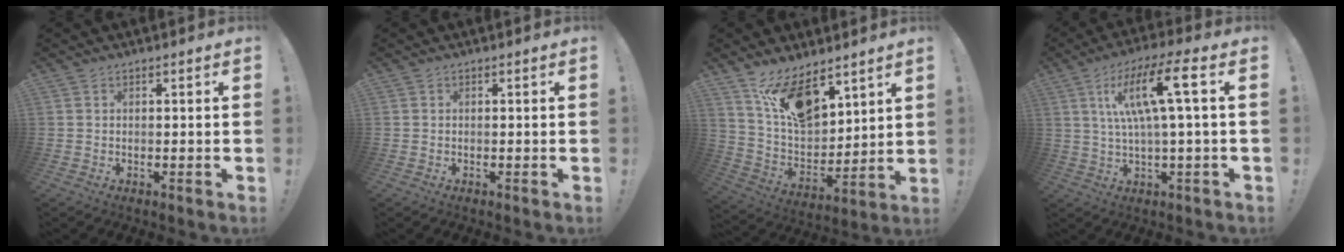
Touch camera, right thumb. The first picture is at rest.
{"total": 0.0}
{"total": 15.4, "force": [10.6, 7.2, 8.4], "torque": [-0.162, -0.069, 0.201]}
{"total": 14.7, "force": [3.7, 1.8, 14.1], "torque": [-0.252, 0.000, 0.043]}